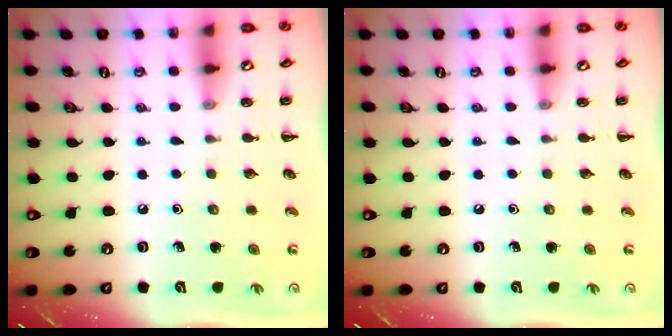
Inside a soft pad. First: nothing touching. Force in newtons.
{"total": 0.0}